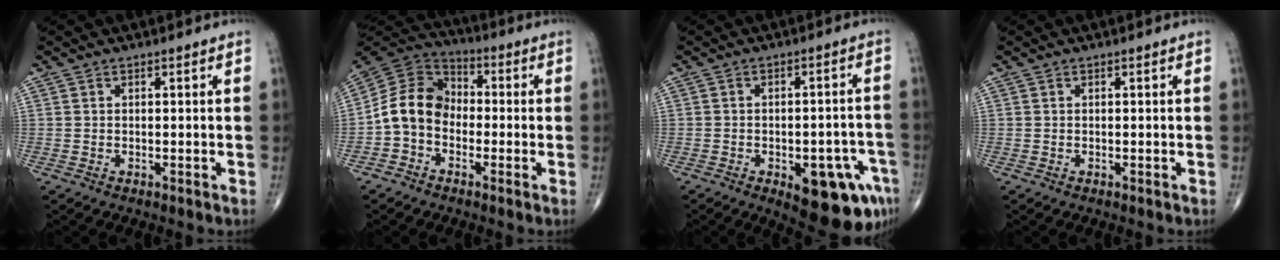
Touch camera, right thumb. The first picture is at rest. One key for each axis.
{"total": 10.5, "fx": -2.2, "fy": 8.2, "fz": 6.1, "tx": -0.101, "ty": 0.041, "tz": -0.058}
{"total": 14.0, "fx": -6.4, "fy": 5.9, "fz": 11.0, "tx": -0.099, "ty": 0.030, "tz": -0.069}
{"total": 0.0}